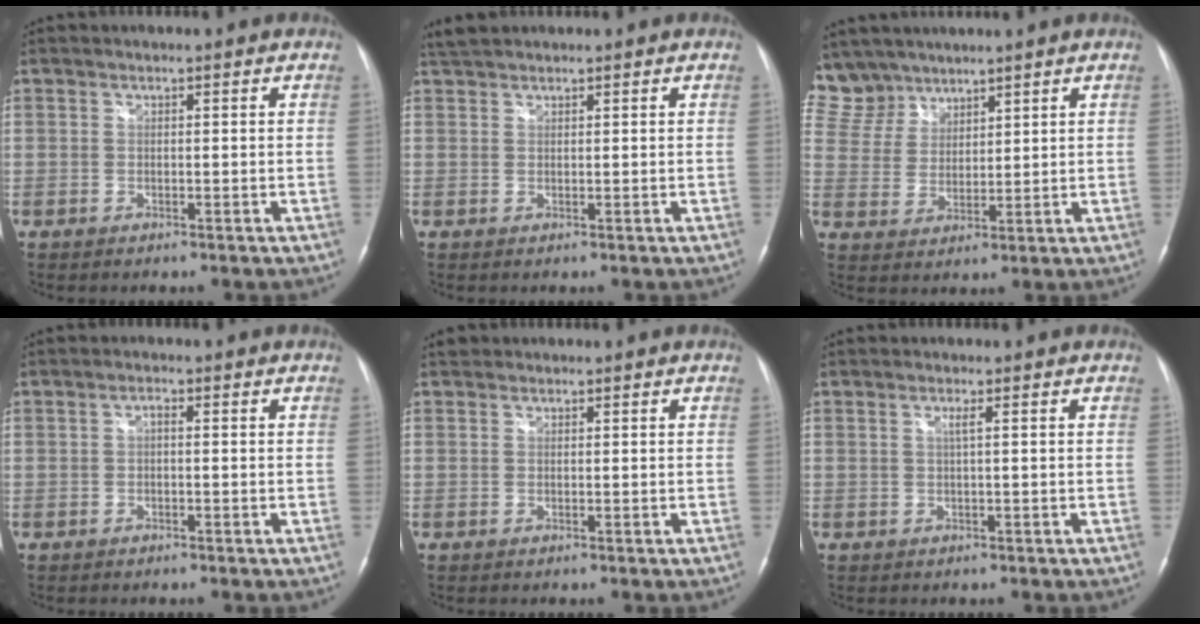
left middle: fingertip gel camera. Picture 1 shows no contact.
{"total": 2.4, "force": [2.2, 0.6, 0.7], "torque": [-0.017, 0.017, 0.043]}
{"total": 8.3, "force": [7.1, 4.3, 0.0], "torque": [-0.006, 0.010, 0.153]}
{"total": 1.0, "force": [-0.1, 0.4, 0.9], "torque": [-0.016, 0.004, -0.004]}
{"total": 0.7, "force": [0.6, 0.5, -0.1], "torque": [0.000, 0.009, 0.008]}
{"total": 1.0, "force": [0.2, -0.2, 0.9], "torque": [-0.021, 0.002, 0.003]}